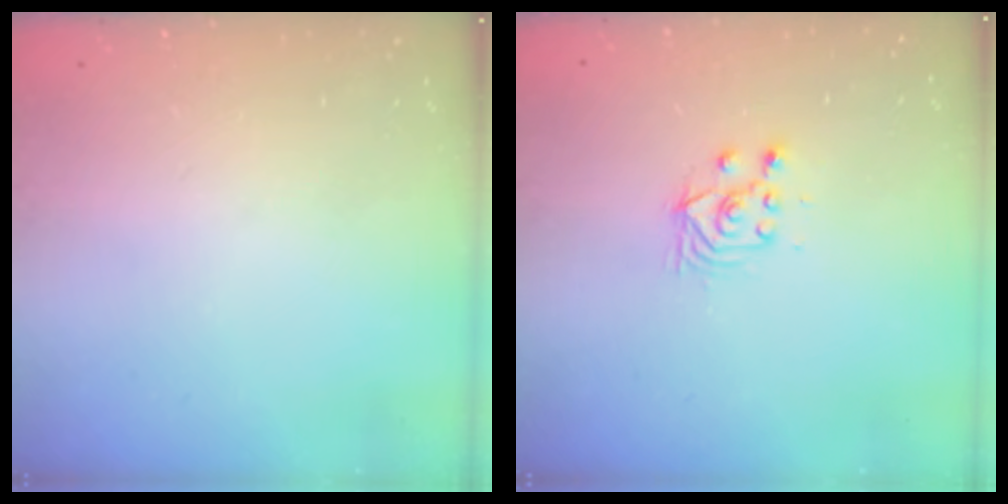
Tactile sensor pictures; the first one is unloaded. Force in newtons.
{"total": 4.1, "press": 3.9, "slide": 1.3}